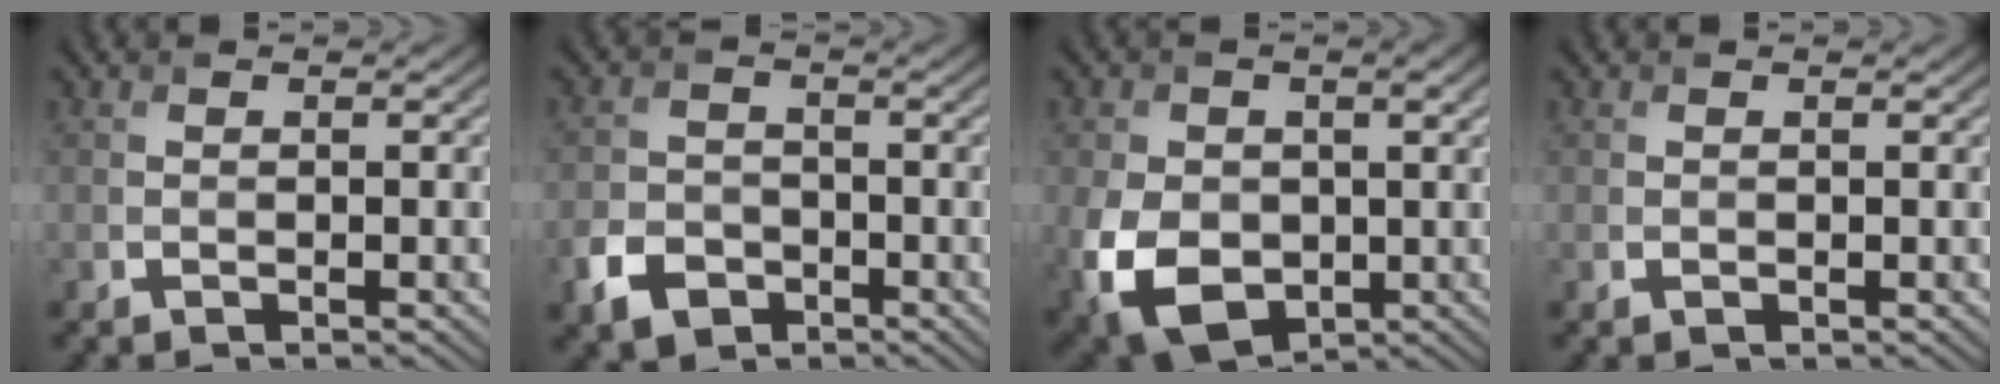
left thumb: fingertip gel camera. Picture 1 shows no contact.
{"total": 5.0, "force": [-2.7, 3.6, 2.2], "torque": [-0.050, -0.005, -0.062]}
{"total": 11.1, "force": [-1.5, 7.8, 7.8], "torque": [-0.180, -0.020, -0.032]}
{"total": 0.0}